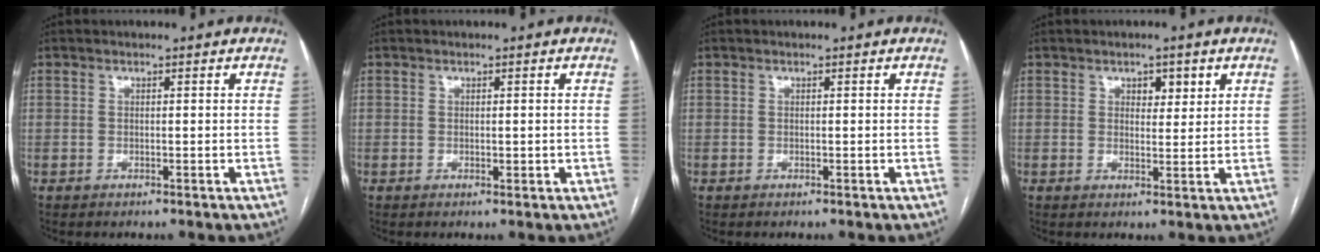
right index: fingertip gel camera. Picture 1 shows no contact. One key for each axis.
{"total": 1.1, "fx": -0.1, "fy": 0.7, "fz": 0.9, "tx": -0.012, "ty": 0.002, "tz": 0.001}
{"total": 0.0}
{"total": 3.1, "fx": 1.6, "fy": 1.7, "fz": 2.1, "tx": -0.026, "ty": 0.001, "tz": 0.023}